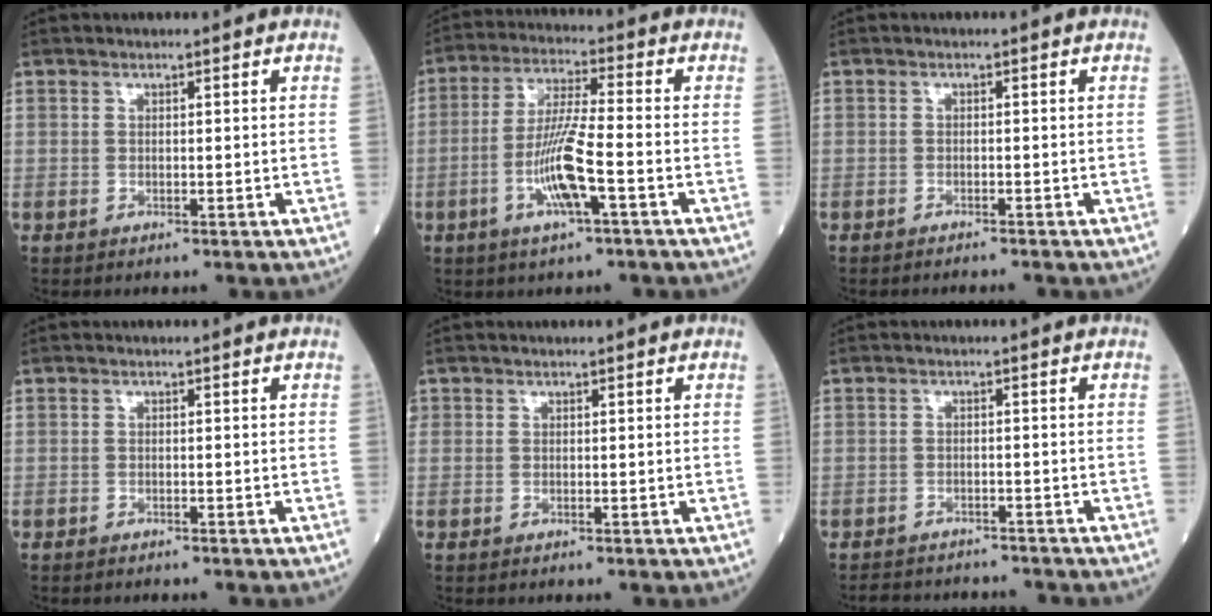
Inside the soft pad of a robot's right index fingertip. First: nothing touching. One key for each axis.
{"total": 10.1, "fx": -3.5, "fy": 1.3, "fz": 9.3, "tx": -0.190, "ty": -0.003, "tz": -0.066}
{"total": 3.3, "fx": -3.0, "fy": 0.9, "fz": 1.0, "tx": -0.021, "ty": -0.004, "tz": -0.039}
{"total": 2.3, "fx": -1.9, "fy": 0.9, "fz": 0.9, "tx": -0.023, "ty": -0.005, "tz": -0.023}
{"total": 1.4, "fx": -0.1, "fy": 1.3, "fz": 0.7, "tx": -0.039, "ty": 0.012, "tz": 0.000}
{"total": 9.2, "fx": -8.4, "fy": 3.2, "fz": 1.9, "tx": -0.037, "ty": 0.015, "tz": -0.117}